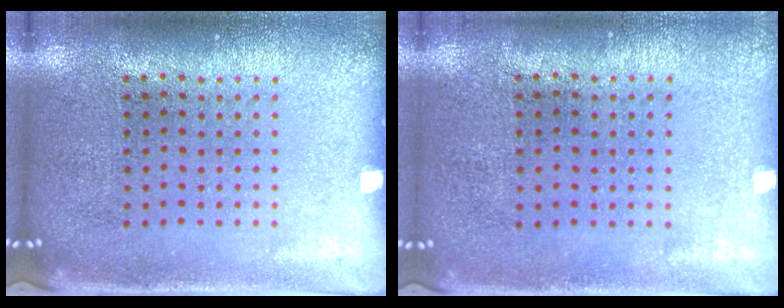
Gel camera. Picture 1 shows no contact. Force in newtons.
{"total": 0.0}